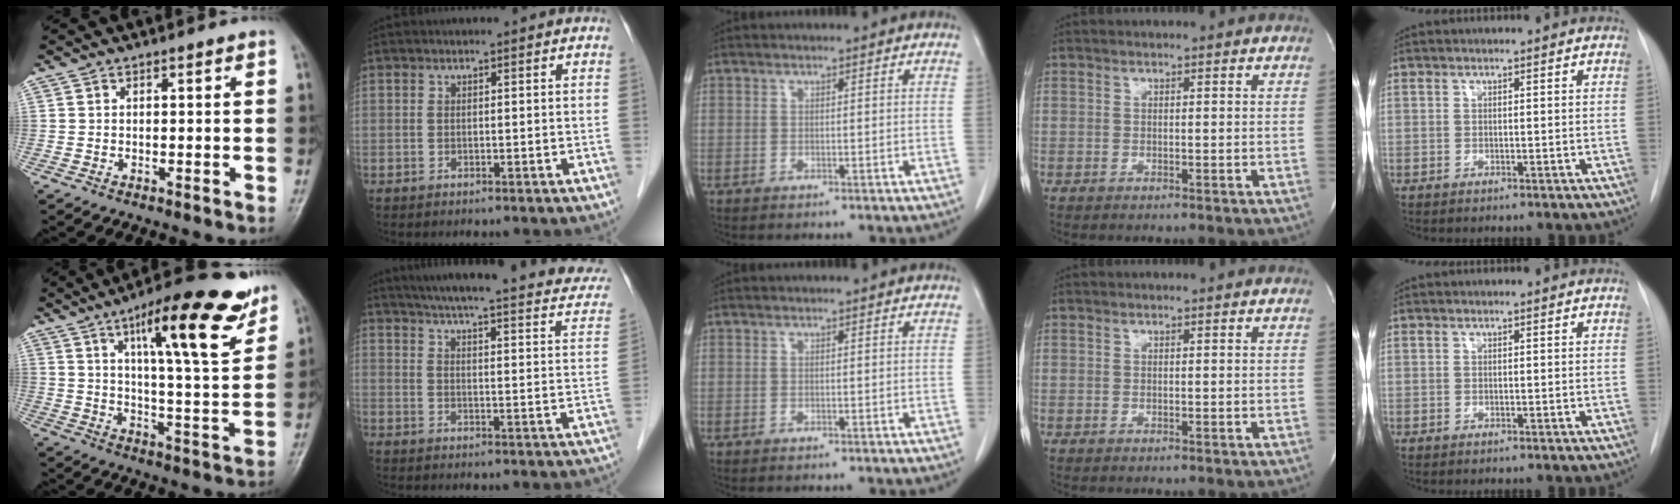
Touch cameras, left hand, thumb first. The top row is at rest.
{"thumb": {"total": 18.8, "force": [10.7, 4.5, 14.8], "torque": [-0.191, -0.048, 0.162]}, "index": {"total": 25.4, "force": [21.1, 3.9, 13.7], "torque": [-0.187, -0.012, 0.244]}}